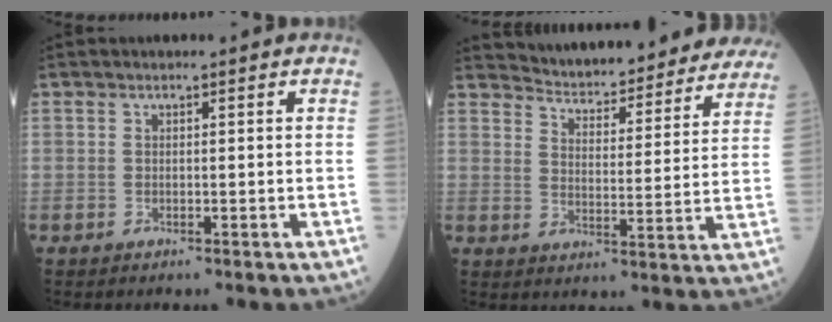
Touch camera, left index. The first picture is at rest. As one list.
[{"total": 23.3, "force": [22.1, 4.1, 6.1], "torque": [-0.078, -0.045, 0.275]}]